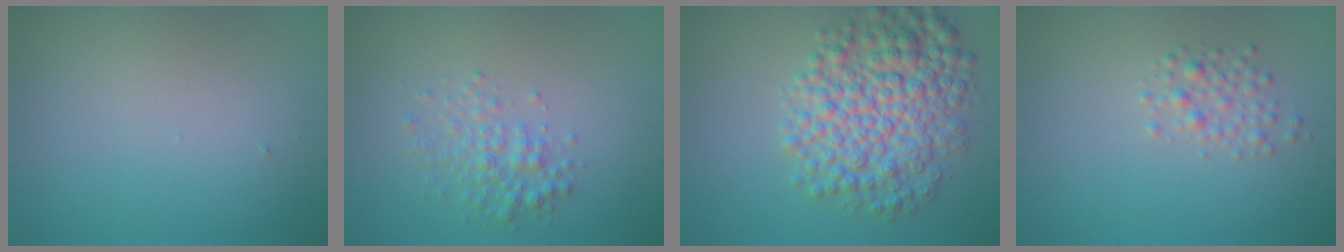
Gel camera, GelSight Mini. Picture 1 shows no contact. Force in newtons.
{"total": 2.5, "press": 2.5, "slide": 0.1}
{"total": 7.7, "press": 7.7, "slide": 0.1}
{"total": 1.8, "press": 1.8, "slide": 0.1}